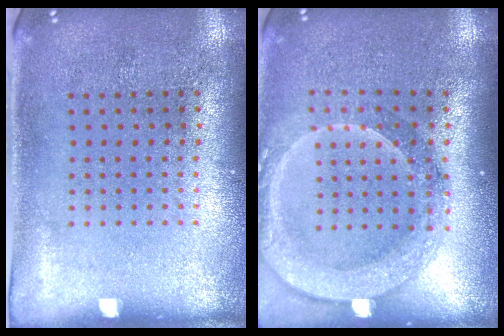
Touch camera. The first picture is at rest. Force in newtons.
{"total": 2.2, "press": 2.0, "slide": 1.1}